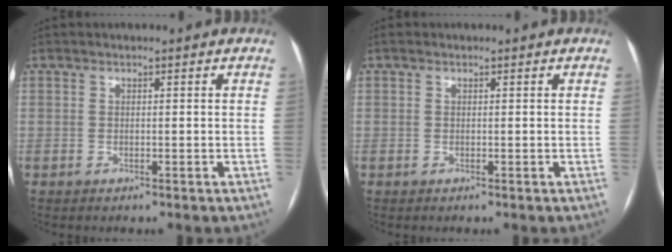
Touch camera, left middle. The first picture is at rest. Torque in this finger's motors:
{"motor_torque": [0.30, -0.50, 0.13, 0.00]}